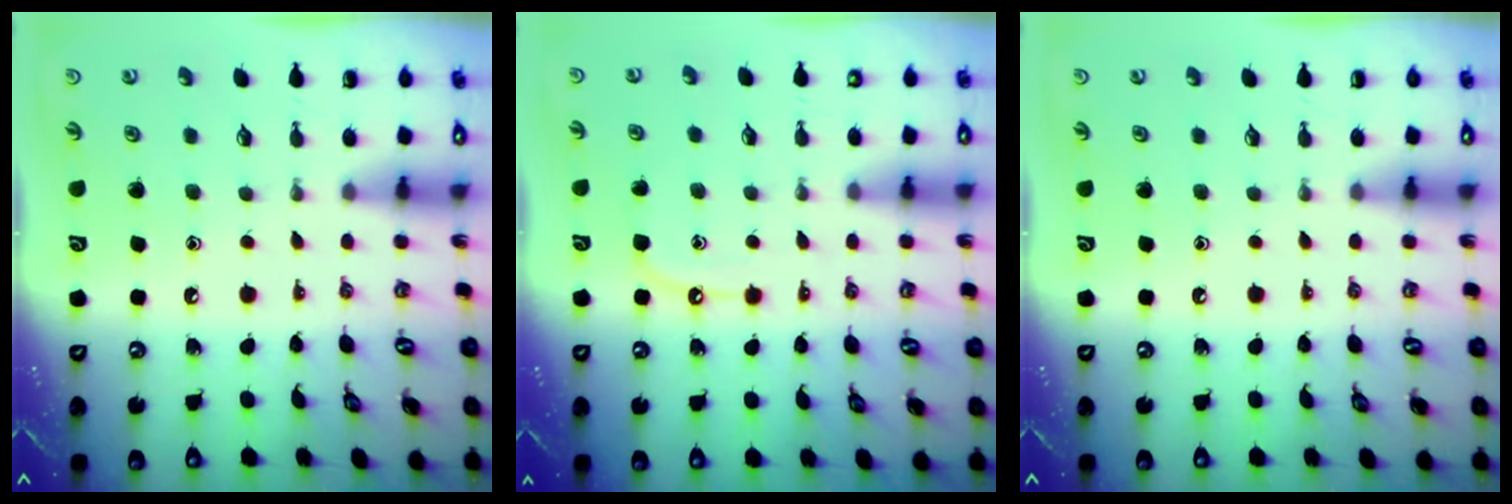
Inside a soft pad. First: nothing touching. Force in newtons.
{"total": 6.0, "press": 5.9, "slide": 0.6}
{"total": 0.0}